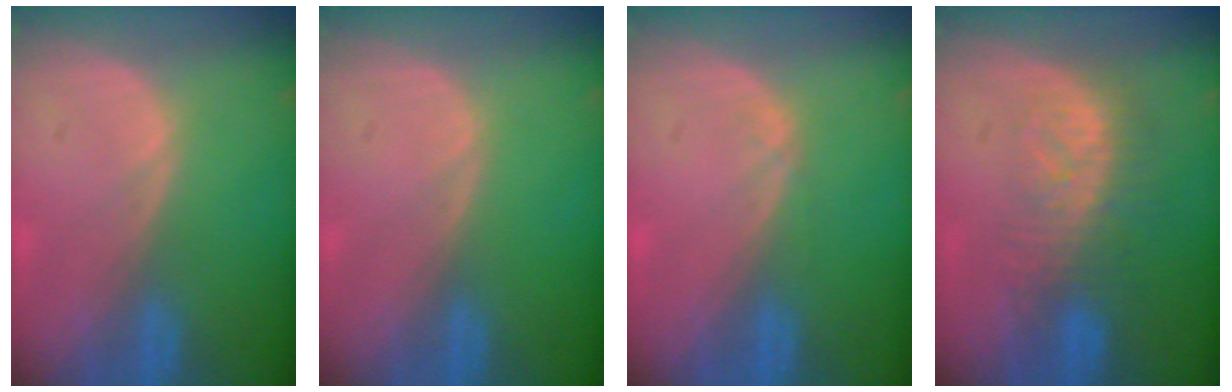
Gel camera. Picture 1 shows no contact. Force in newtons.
{"total": 0.0}
{"total": 0.7, "press": 0.6, "slide": 0.2}
{"total": 8.3, "press": 7.2, "slide": 4.1}